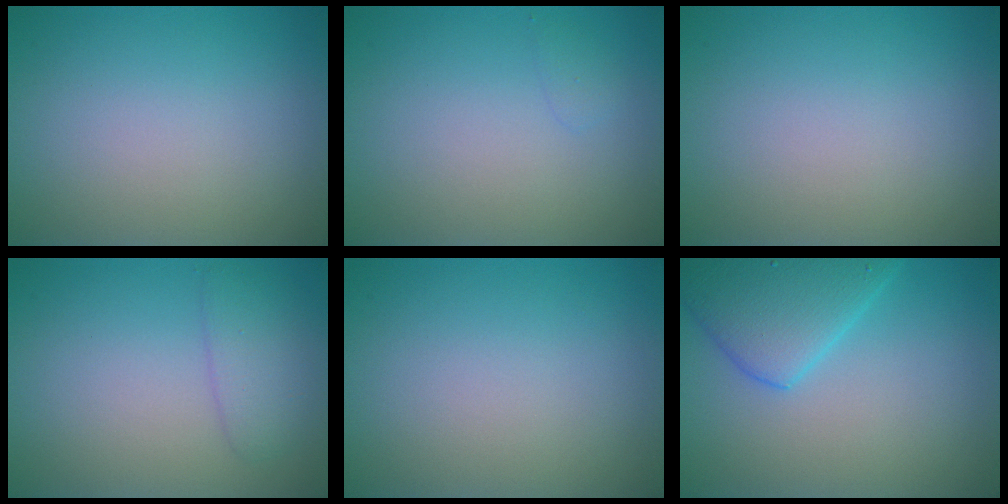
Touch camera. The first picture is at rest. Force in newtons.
{"total": 0.6, "press": 0.6, "slide": 0.1}
{"total": 0.0}
{"total": 2.3, "press": 2.3, "slide": 0.1}
{"total": 0.0}
{"total": 5.2, "press": 5.2, "slide": 0.2}